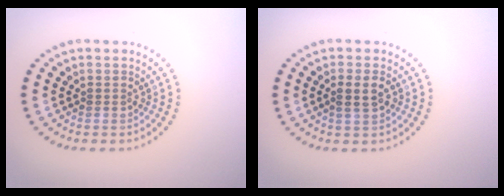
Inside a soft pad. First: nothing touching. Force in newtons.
{"total": 2.0, "press": 2.0, "slide": 0.4}